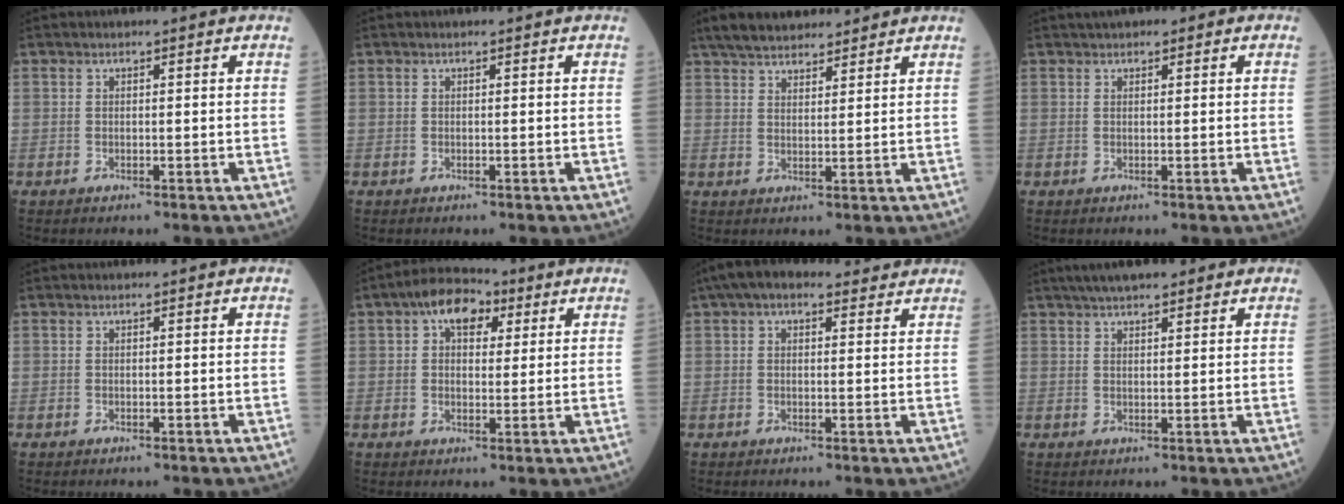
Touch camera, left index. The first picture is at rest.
{"total": 0.0}
{"total": 10.7, "force": [9.3, 2.9, 4.4], "torque": [-0.068, 0.033, 0.151]}
{"total": 2.8, "force": [1.5, 1.4, 1.9], "torque": [-0.035, 0.018, 0.023]}
{"total": 0.0}
{"total": 7.0, "force": [3.2, 4.0, 4.8], "torque": [-0.081, 0.032, 0.047]}
{"total": 8.6, "force": [6.6, 3.3, 4.5], "torque": [-0.076, 0.048, 0.100]}
{"total": 8.0, "force": [6.2, 2.0, 4.6], "torque": [-0.066, 0.034, 0.096]}